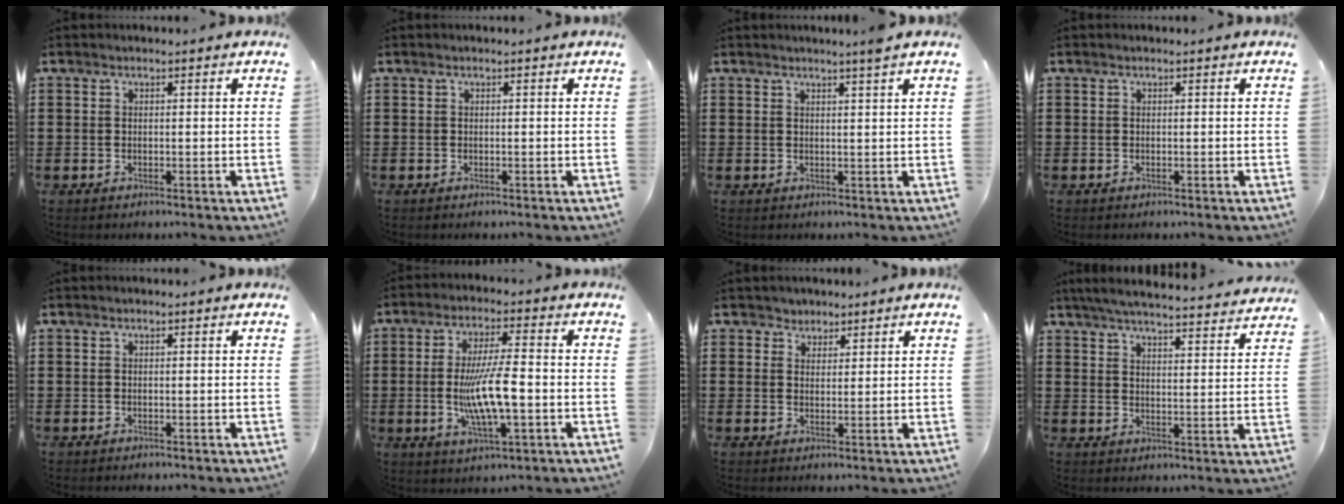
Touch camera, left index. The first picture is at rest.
{"total": 0.0}
{"total": 2.2, "force": [1.8, -0.8, 1.2], "torque": [-0.024, -0.006, 0.033]}
{"total": 0.0}
{"total": 0.0}
{"total": 9.2, "force": [-1.5, 2.1, 8.8], "torque": [-0.175, -0.007, -0.031]}
{"total": 2.2, "force": [1.7, 1.3, -0.1], "torque": [-0.006, 0.007, 0.032]}
{"total": 5.2, "force": [5.0, -0.3, 1.5], "torque": [-0.050, -0.035, 0.085]}